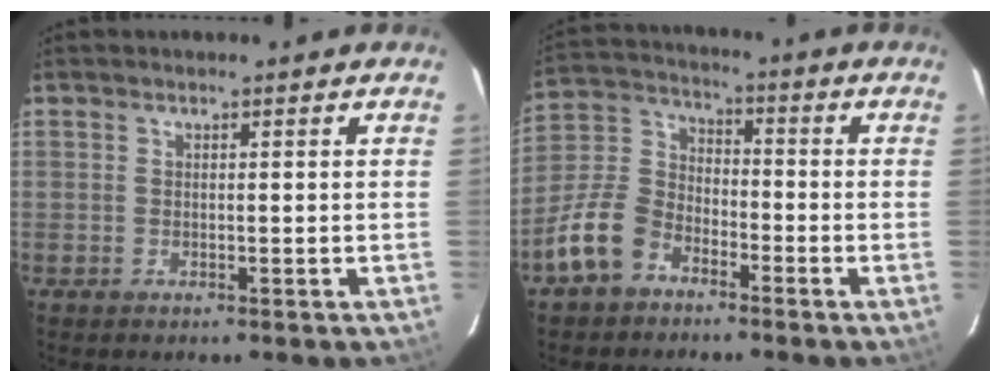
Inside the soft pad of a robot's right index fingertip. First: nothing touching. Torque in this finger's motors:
{"motor_torque": [-0.04, -0.28, -0.62, -0.21]}